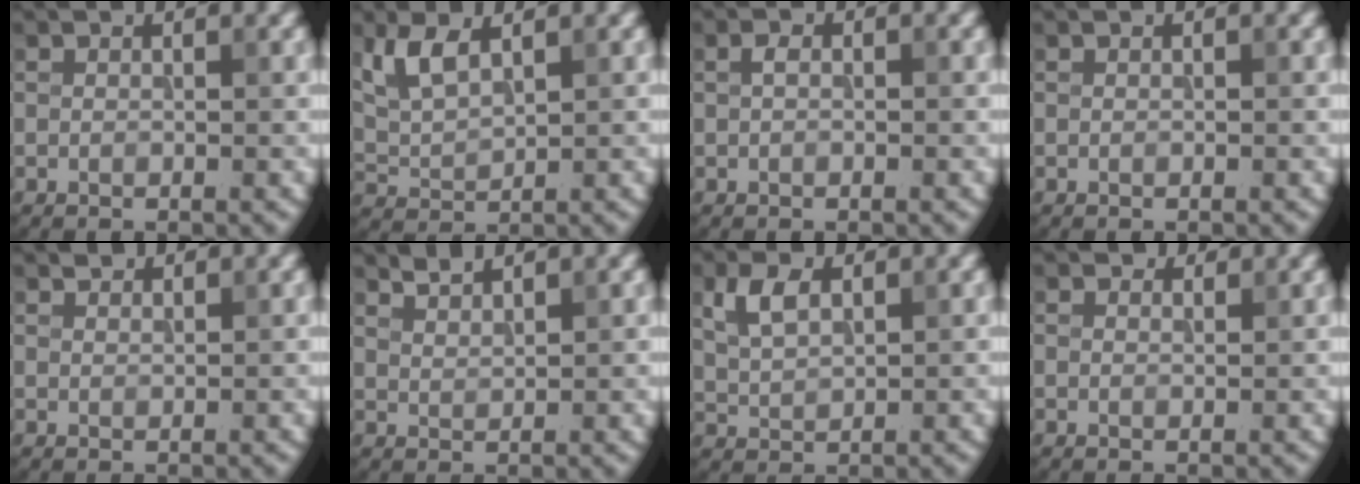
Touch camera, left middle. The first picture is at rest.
{"total": 3.7, "force": [2.0, 1.7, 2.7], "torque": [-0.068, 0.003, 0.045]}
{"total": 1.1, "force": [0.1, 0.7, 0.8], "torque": [-0.014, 0.003, -0.001]}
{"total": 0.0}
{"total": 0.7, "force": [0.7, 0.1, 0.0], "torque": [0.001, 0.000, 0.014]}
{"total": 1.5, "force": [1.5, 0.1, 0.4], "torque": [-0.004, 0.000, 0.030]}
{"total": 3.0, "force": [1.4, 1.6, 2.1], "torque": [-0.050, 0.004, 0.031]}
{"total": 1.5, "force": [1.4, 0.6, 0.3], "torque": [-0.011, -0.003, 0.013]}